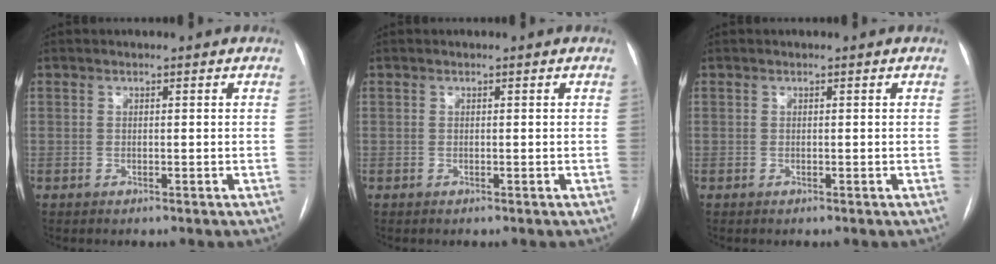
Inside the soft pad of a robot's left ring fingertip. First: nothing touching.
{"total": 0.0}
{"total": 0.0}